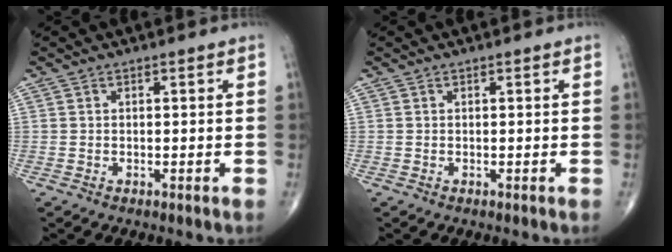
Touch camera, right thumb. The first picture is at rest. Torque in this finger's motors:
{"motor_torque": [0.00, 0.00, 0.00, 0.01, 0.01]}